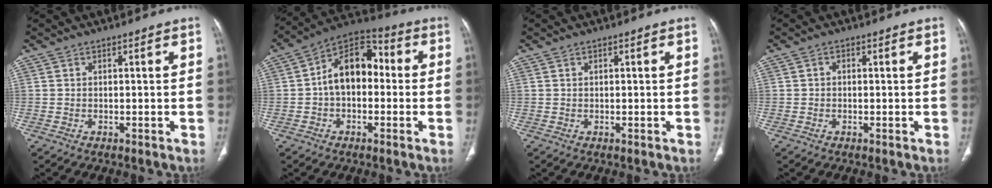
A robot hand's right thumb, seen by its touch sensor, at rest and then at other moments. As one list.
[{"total": 12.8, "force": [0.0, 8.4, 9.6], "torque": [-0.130, 0.041, -0.016]}, {"total": 0.6, "force": [0.3, 0.2, 0.5], "torque": [-0.010, 0.003, 0.005]}, {"total": 0.8, "force": [0.0, 0.7, 0.5], "torque": [-0.003, 0.002, -0.003]}]